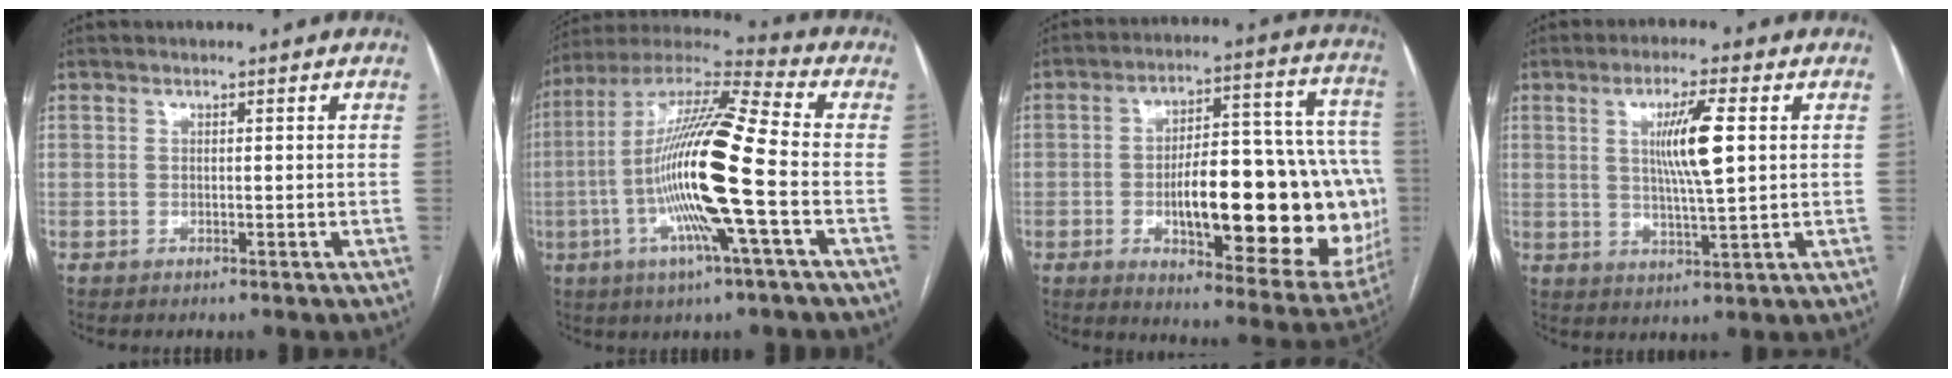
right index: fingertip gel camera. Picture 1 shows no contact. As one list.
[{"total": 19.2, "force": [-3.7, 0.5, 18.9], "torque": [-0.369, -0.006, -0.080]}, {"total": 28.2, "force": [-4.4, 8.7, 26.5], "torque": [-0.286, 0.028, -0.040]}, {"total": 8.0, "force": [1.7, 0.3, 7.8], "torque": [-0.141, -0.005, 0.031]}]